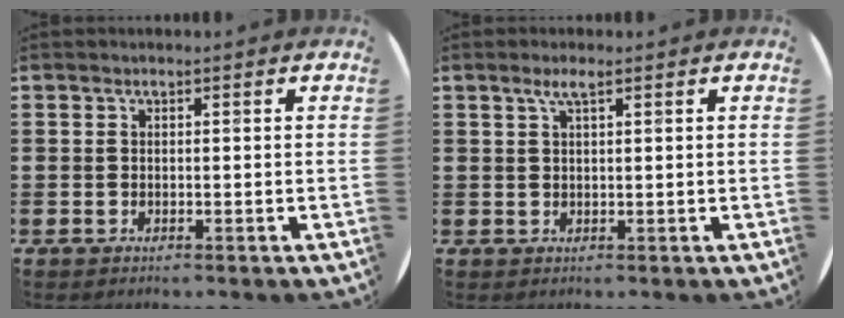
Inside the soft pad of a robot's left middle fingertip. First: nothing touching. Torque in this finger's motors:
{"motor_torque": [0.37, -0.10, 0.05, 0.04]}